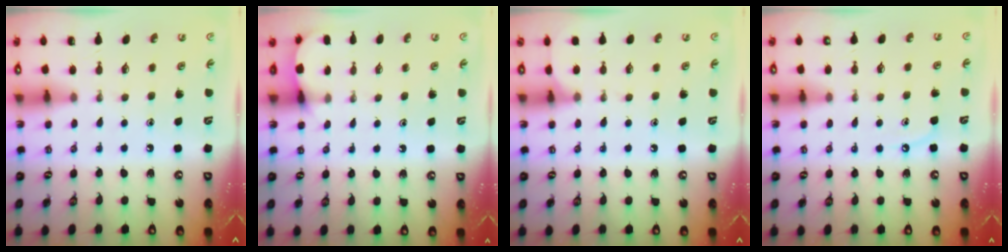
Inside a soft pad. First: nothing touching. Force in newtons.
{"total": 3.9, "press": 3.9, "slide": 0.3}
{"total": 4.2, "press": 4.2, "slide": 0.5}
{"total": 4.5, "press": 4.4, "slide": 0.6}